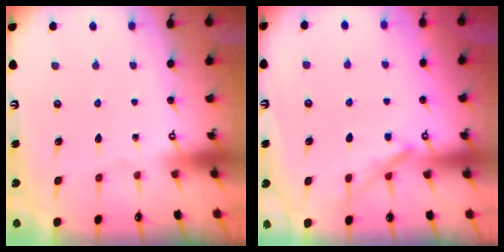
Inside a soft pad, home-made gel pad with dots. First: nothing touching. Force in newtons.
{"total": 8.0, "press": 7.9, "slide": 0.7}